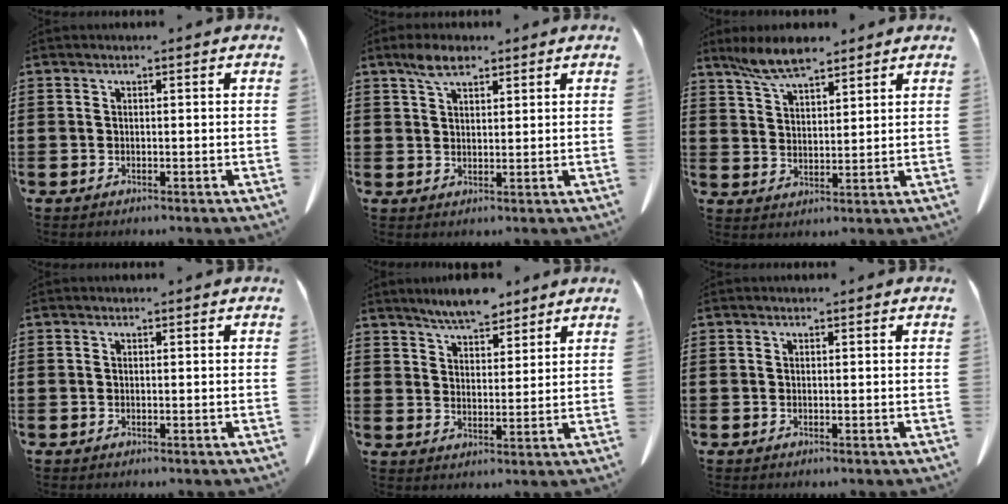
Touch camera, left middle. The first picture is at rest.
{"total": 4.0, "force": [2.9, 1.5, 2.3], "torque": [-0.052, 0.002, 0.055]}
{"total": 6.7, "force": [5.6, 1.6, 3.4], "torque": [-0.081, -0.009, 0.106]}
{"total": 0.0}
{"total": 5.4, "force": [5.1, 1.2, 0.9], "torque": [-0.037, -0.014, 0.098]}
{"total": 0.0}